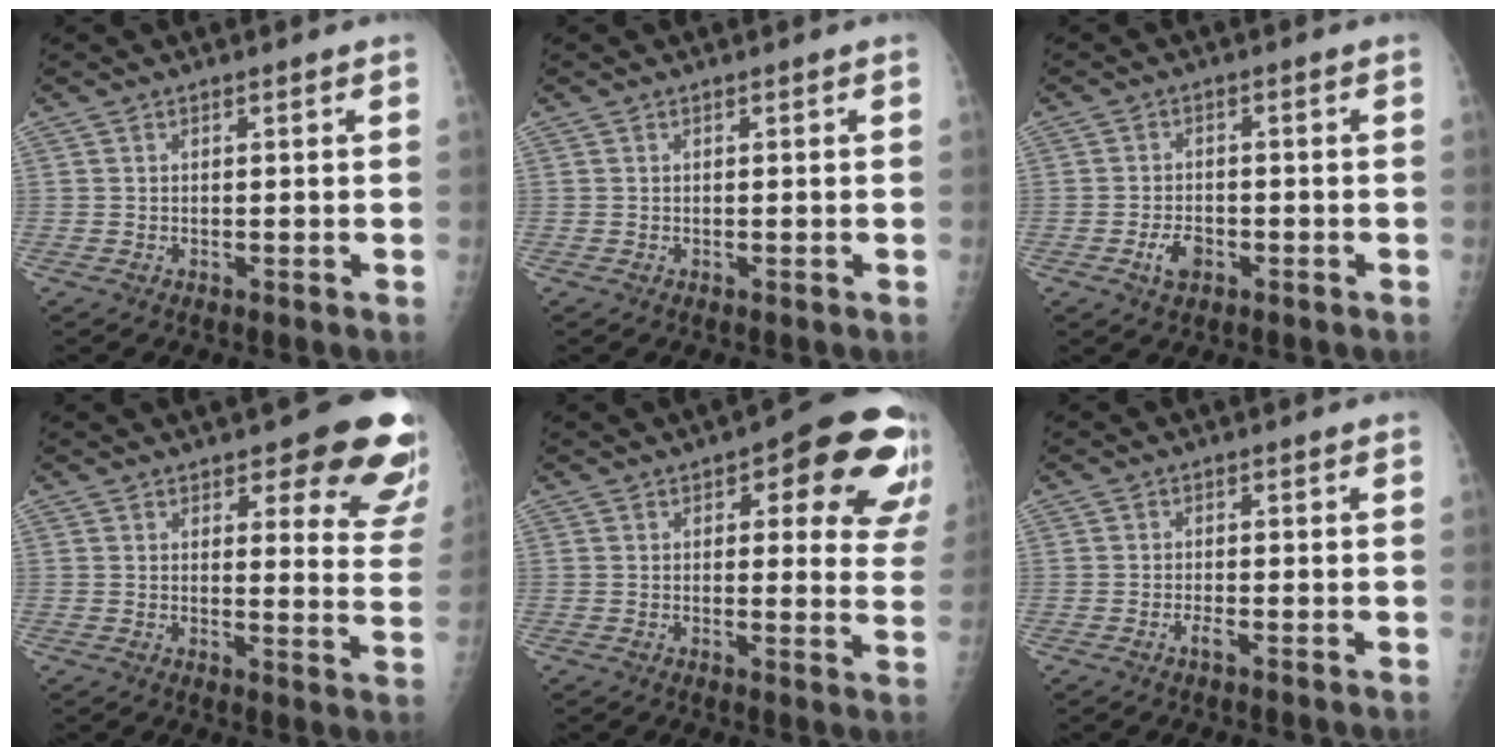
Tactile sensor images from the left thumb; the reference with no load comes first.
{"total": 0.0}
{"total": 3.9, "force": [-1.7, 2.4, 2.5], "torque": [-0.040, 0.009, -0.029]}
{"total": 14.6, "force": [10.3, 4.9, 9.2], "torque": [-0.057, -0.062, 0.103]}
{"total": 16.7, "force": [8.4, 6.8, 12.7], "torque": [-0.100, -0.029, 0.086]}
{"total": 1.3, "force": [-0.7, 0.2, 1.1], "torque": [-0.022, -0.001, -0.015]}